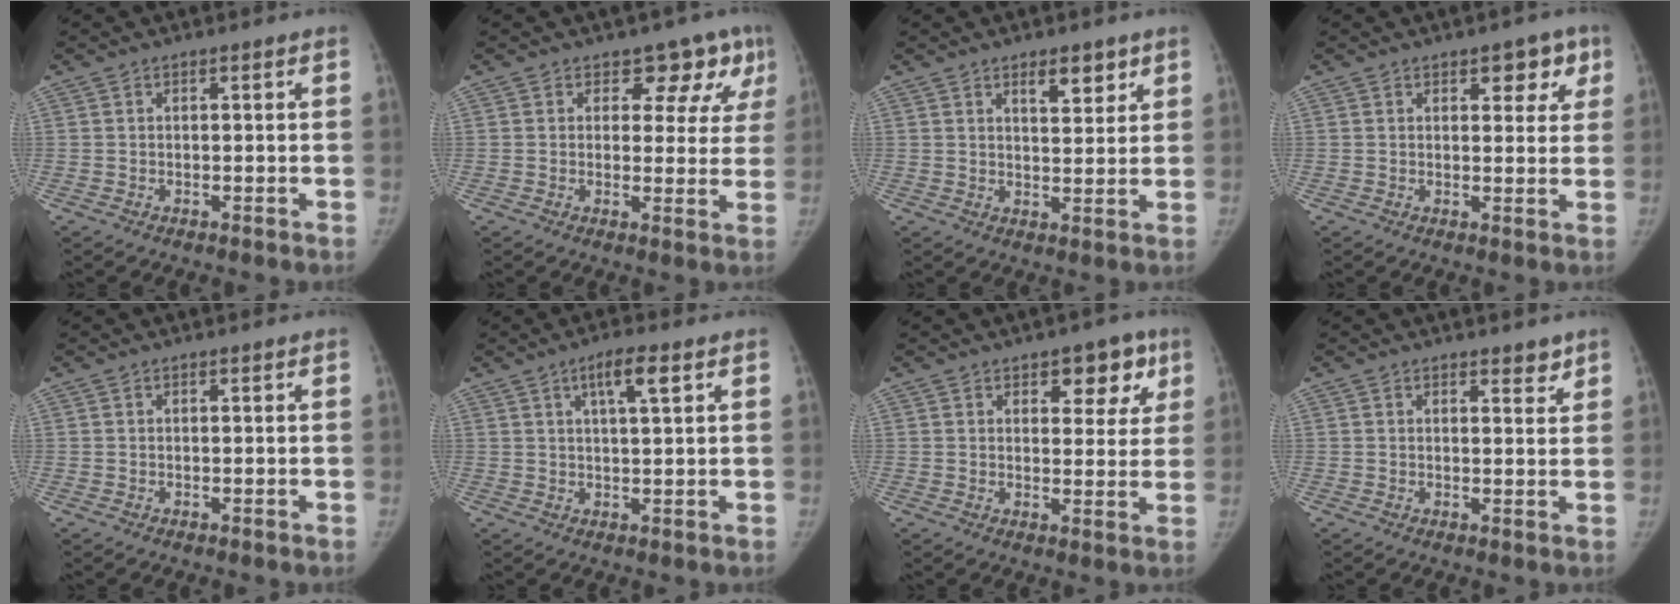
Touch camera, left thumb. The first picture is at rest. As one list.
[{"total": 8.1, "force": [5.1, 5.4, 3.2], "torque": [0.008, -0.022, 0.045]}, {"total": 5.5, "force": [3.4, 2.4, 3.6], "torque": [-0.030, -0.022, 0.051]}, {"total": 5.8, "force": [2.9, 3.3, 3.7], "torque": [-0.007, -0.010, 0.032]}, {"total": 0.0}, {"total": 5.1, "force": [2.3, 1.0, 4.5], "torque": [-0.076, -0.001, 0.041]}, {"total": 7.8, "force": [4.1, 4.6, 4.9], "torque": [-0.016, -0.014, 0.048]}, {"total": 2.4, "force": [1.9, 1.1, 1.0], "torque": [0.001, -0.013, 0.025]}]